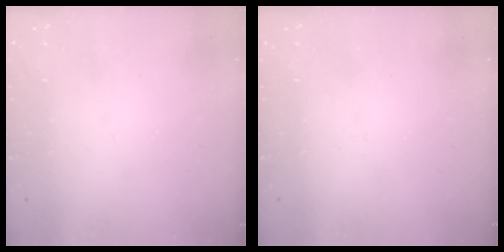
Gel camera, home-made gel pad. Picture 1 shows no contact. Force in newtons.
{"total": 0.0}